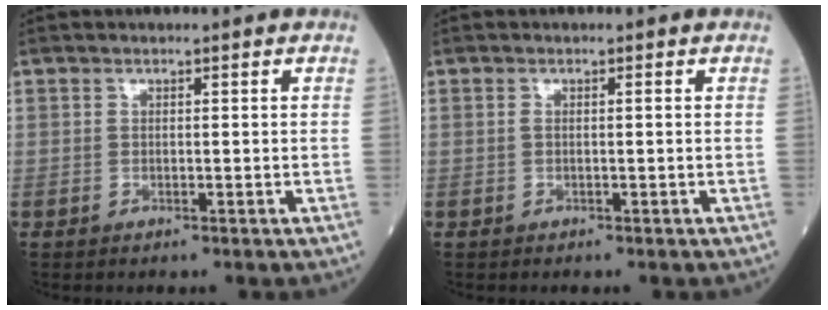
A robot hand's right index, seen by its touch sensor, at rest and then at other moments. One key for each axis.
{"total": 0.7, "fx": 0.0, "fy": 0.1, "fz": 0.7, "tx": -0.015, "ty": 0.001, "tz": 0.001}